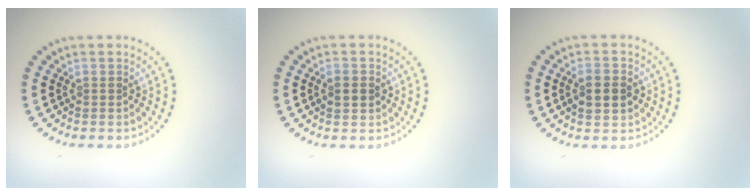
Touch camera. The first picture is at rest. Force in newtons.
{"total": 1.6, "press": 1.6, "slide": 0.1}
{"total": 2.6, "press": 2.6, "slide": 0.2}